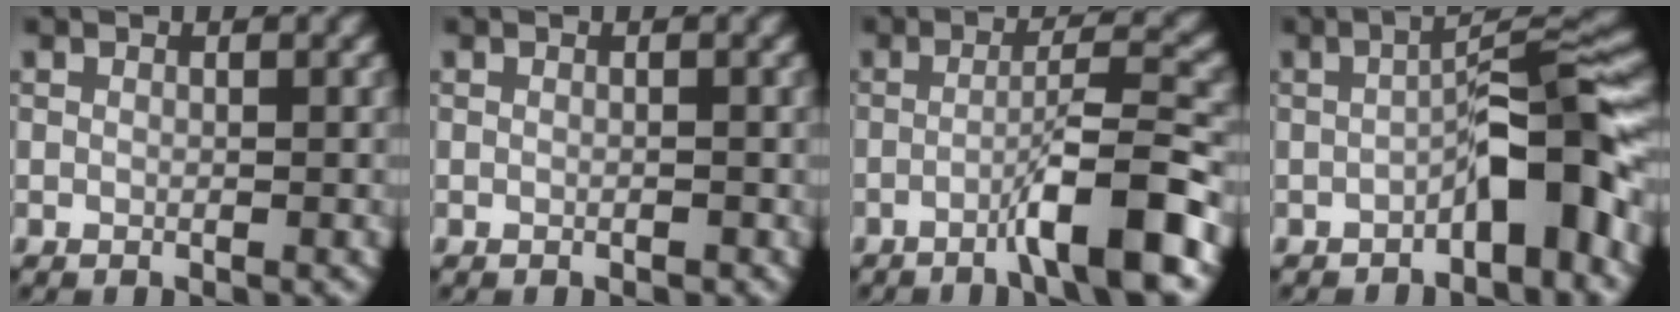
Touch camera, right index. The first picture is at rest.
{"total": 0.0}
{"total": 6.5, "force": [-3.1, 0.6, 5.7], "torque": [-0.081, 0.017, -0.063]}
{"total": 5.8, "force": [-2.3, 1.2, 5.2], "torque": [-0.077, 0.026, -0.042]}